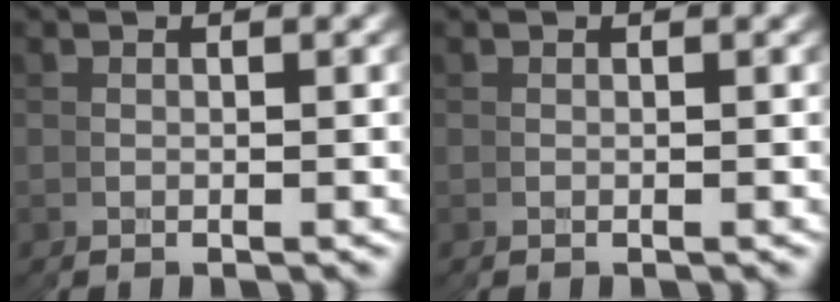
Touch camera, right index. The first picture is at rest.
{"total": 0.0}